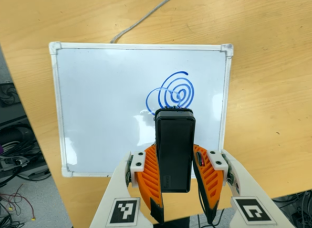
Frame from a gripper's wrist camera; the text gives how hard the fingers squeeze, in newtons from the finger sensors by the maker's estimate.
{"total": 5.3, "left": 3.6, "right": 6.9}